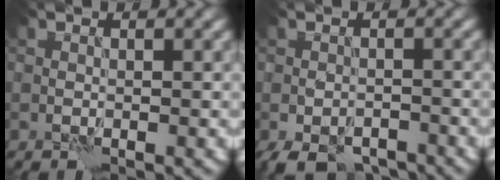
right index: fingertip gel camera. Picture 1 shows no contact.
{"total": 5.8, "force": [-4.7, 2.3, 2.5], "torque": [-0.038, -0.012, -0.073]}